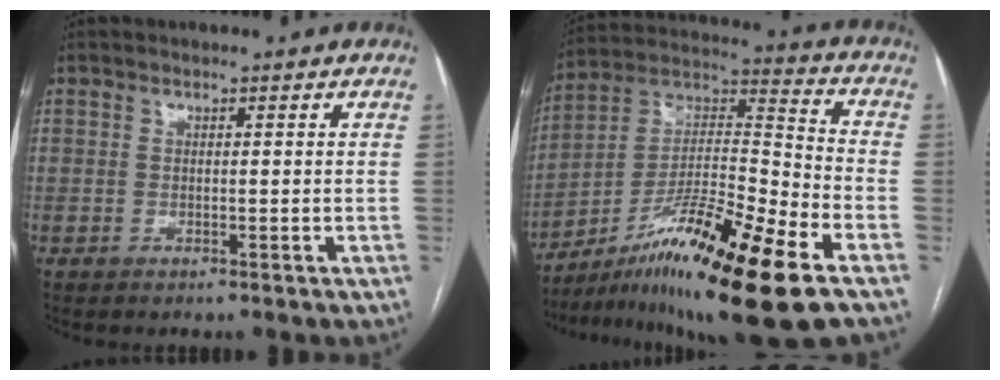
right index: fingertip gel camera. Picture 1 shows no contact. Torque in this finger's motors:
{"motor_torque": [1.12, -1.02, 0.55, 0.21]}